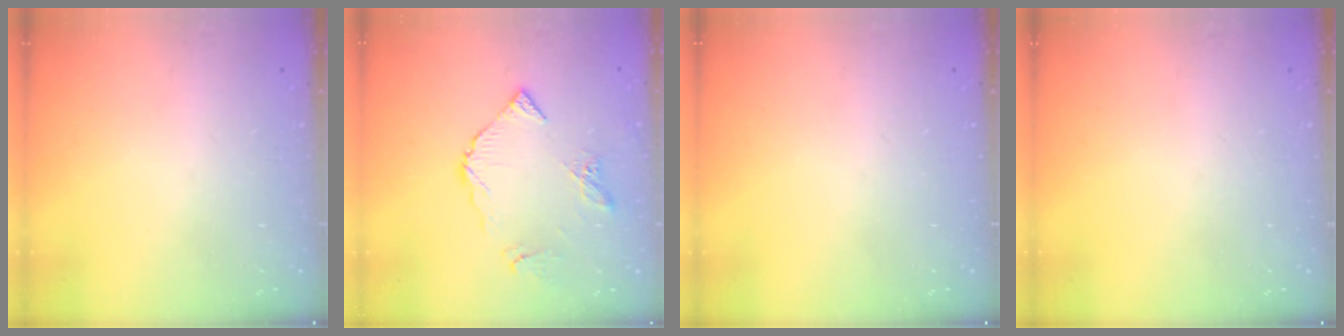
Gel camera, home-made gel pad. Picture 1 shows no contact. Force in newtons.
{"total": 9.4, "press": 9.3, "slide": 1.1}
{"total": 0.0}
{"total": 0.0}